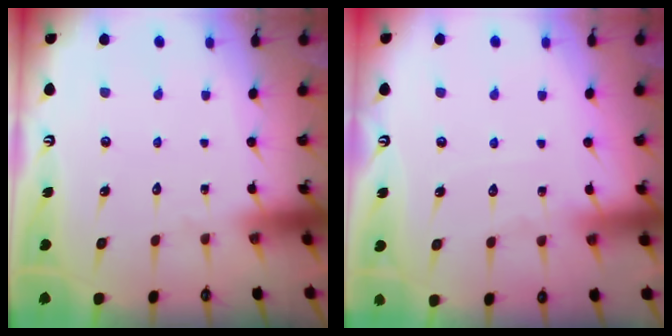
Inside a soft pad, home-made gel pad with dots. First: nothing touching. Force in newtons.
{"total": 4.6, "press": 4.5, "slide": 0.4}